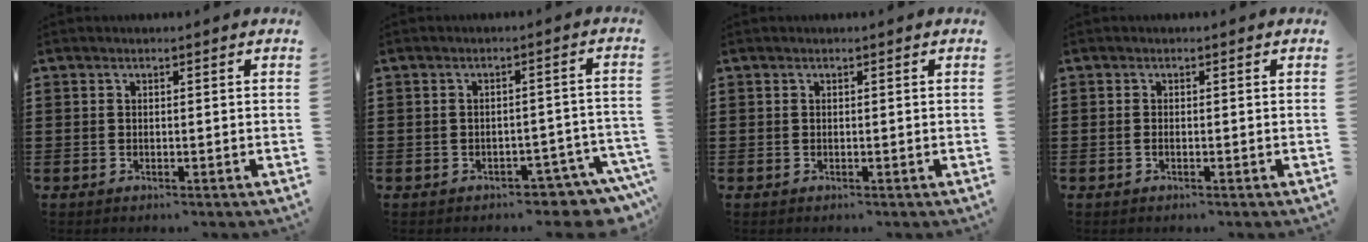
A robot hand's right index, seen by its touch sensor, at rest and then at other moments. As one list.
[{"total": 3.2, "force": [-3.0, 0.6, 1.1], "torque": [-0.022, 0.003, -0.060]}, {"total": 0.0}, {"total": 0.5, "force": [-0.3, 0.1, 0.4], "torque": [-0.008, -0.003, -0.004]}]